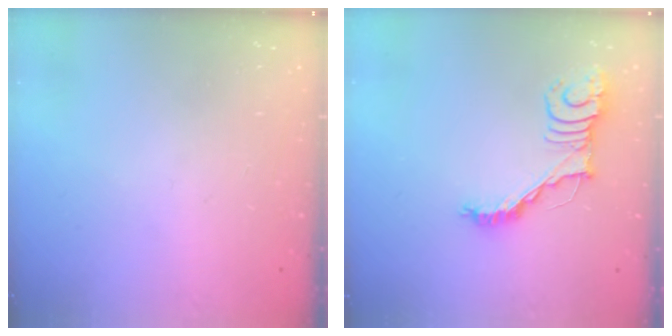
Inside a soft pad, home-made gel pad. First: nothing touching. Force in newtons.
{"total": 12.8, "press": 12.8, "slide": 0.9}